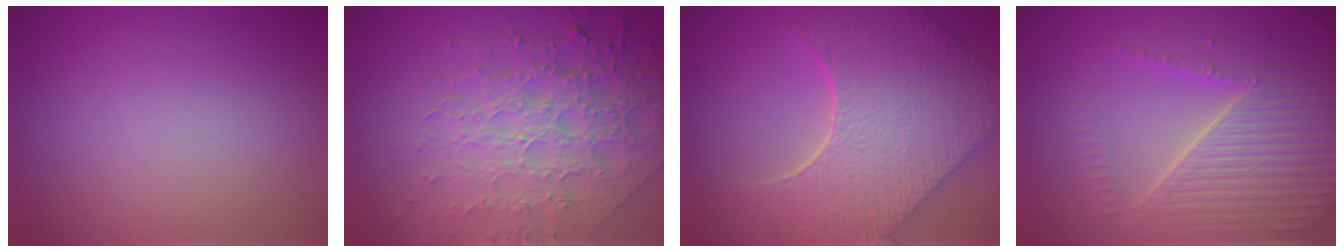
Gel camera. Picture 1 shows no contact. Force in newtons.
{"total": 7.9, "press": 5.6, "slide": 5.6}
{"total": 8.5, "press": 7.2, "slide": 4.6}
{"total": 7.1, "press": 6.9, "slide": 1.7}